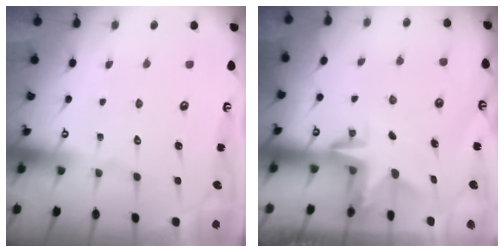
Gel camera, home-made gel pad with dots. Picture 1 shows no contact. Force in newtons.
{"total": 3.0, "press": 3.0, "slide": 0.2}